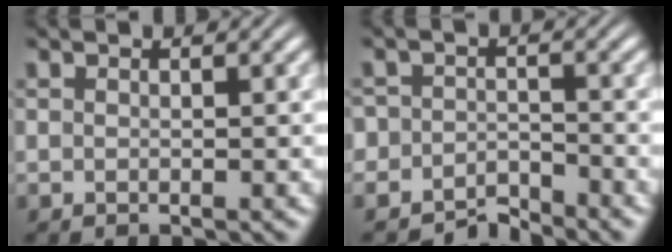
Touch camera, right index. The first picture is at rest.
{"total": 4.2, "force": [-3.9, 1.5, -0.2], "torque": [0.012, -0.015, -0.067]}